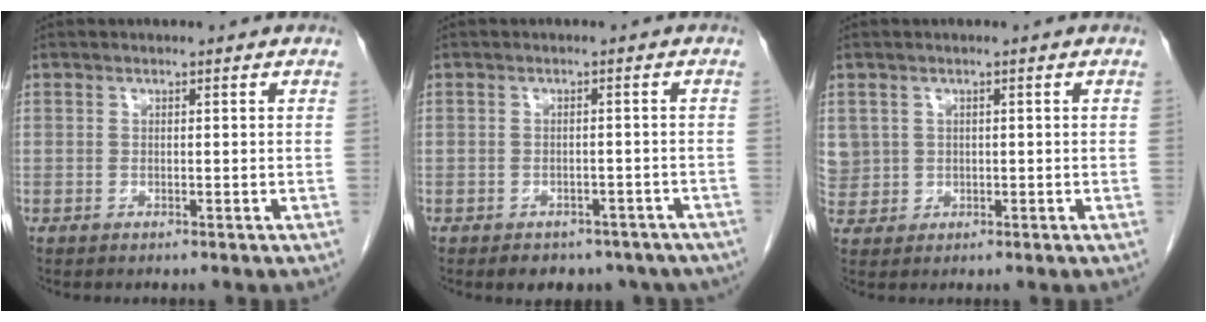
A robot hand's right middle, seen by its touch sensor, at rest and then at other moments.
{"total": 9.1, "force": [-6.9, 5.1, 2.8], "torque": [-0.024, 0.001, -0.073]}
{"total": 4.6, "force": [1.2, 4.4, 0.6], "torque": [-0.019, 0.012, 0.035]}